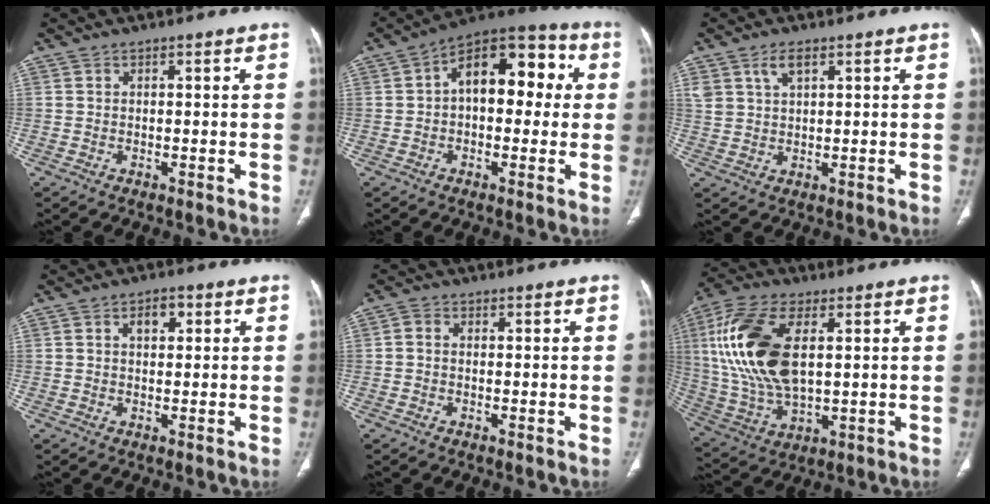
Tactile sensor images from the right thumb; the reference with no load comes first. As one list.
[{"total": 14.8, "force": [2.0, 8.7, 11.8], "torque": [-0.128, 0.042, 0.018]}, {"total": 4.0, "force": [2.3, 2.0, 2.7], "torque": [-0.049, -0.006, 0.050]}, {"total": 3.2, "force": [1.0, 1.9, 2.3], "torque": [-0.028, 0.004, 0.014]}, {"total": 1.4, "force": [-0.1, 1.1, 0.9], "torque": [-0.013, 0.004, -0.005]}, {"total": 19.1, "force": [3.9, 9.7, 16.0], "torque": [-0.343, -0.005, 0.078]}]